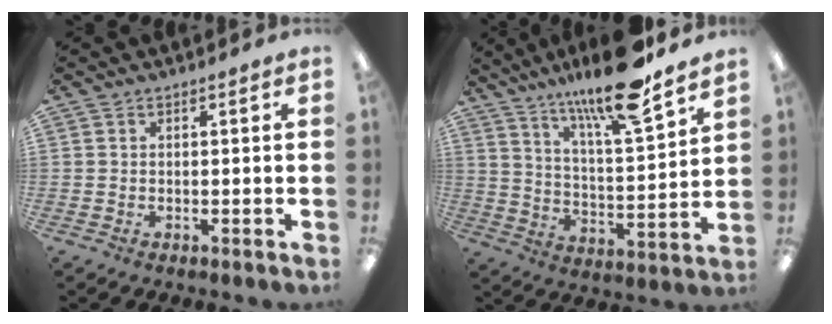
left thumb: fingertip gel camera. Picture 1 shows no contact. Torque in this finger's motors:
{"motor_torque": [1.56, 0.37, 1.45, -1.32, 0.25]}